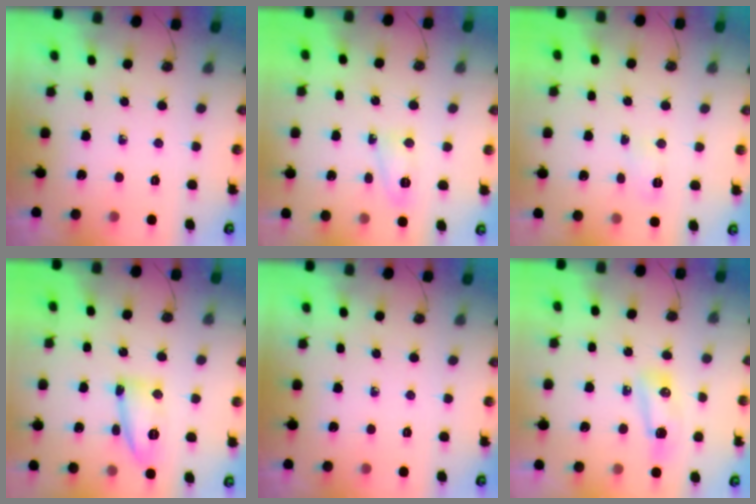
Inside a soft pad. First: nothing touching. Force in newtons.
{"total": 6.2, "press": 6.2, "slide": 0.5}
{"total": 3.7, "press": 3.7, "slide": 0.4}
{"total": 11.6, "press": 11.3, "slide": 2.4}
{"total": 0.0}
{"total": 7.8, "press": 7.6, "slide": 1.6}